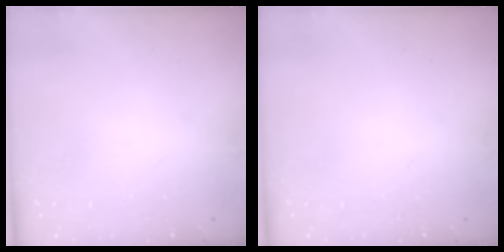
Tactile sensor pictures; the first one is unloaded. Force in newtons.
{"total": 0.0}